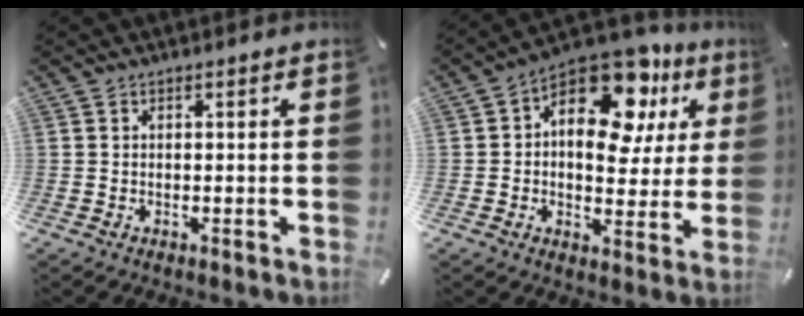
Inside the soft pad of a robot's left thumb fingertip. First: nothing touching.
{"total": 17.0, "force": [8.9, 9.5, 10.9], "torque": [-0.154, -0.073, 0.154]}